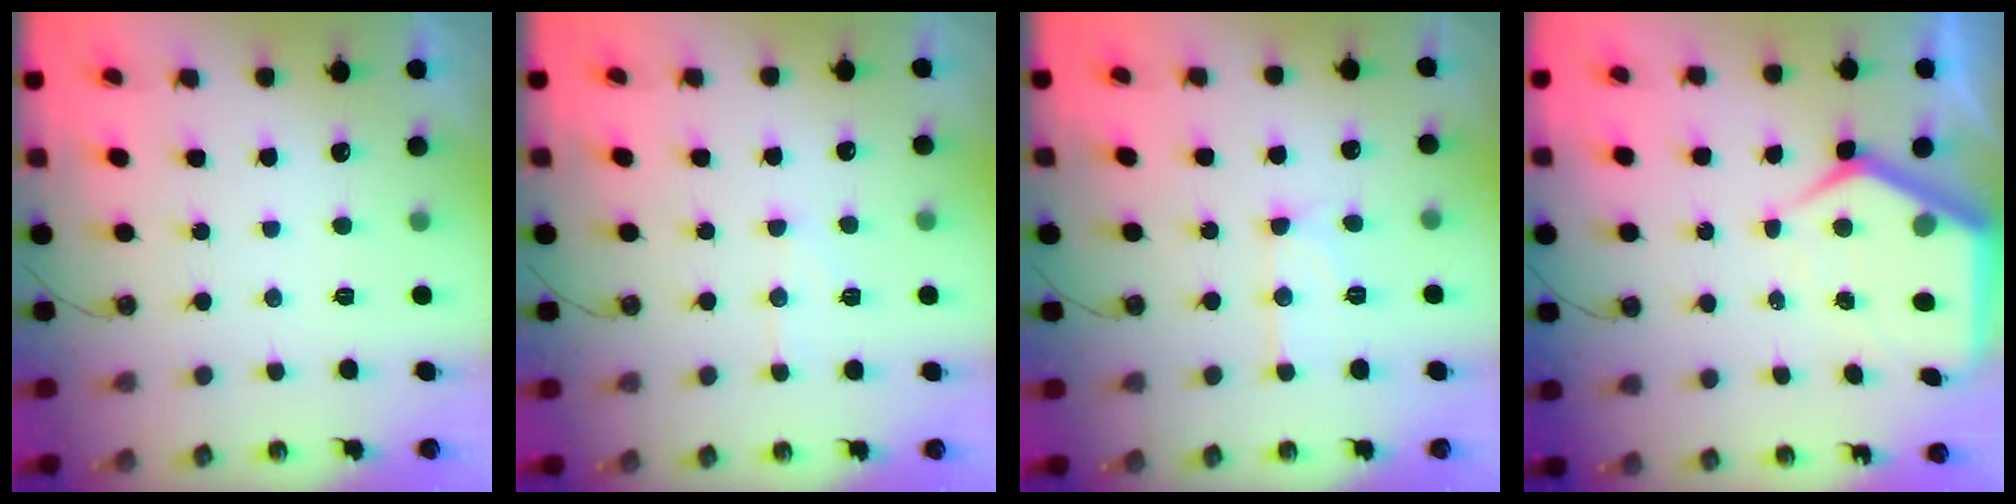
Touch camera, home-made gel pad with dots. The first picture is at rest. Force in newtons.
{"total": 6.5, "press": 6.4, "slide": 0.6}
{"total": 10.5, "press": 10.4, "slide": 0.9}
{"total": 9.6, "press": 9.5, "slide": 0.9}